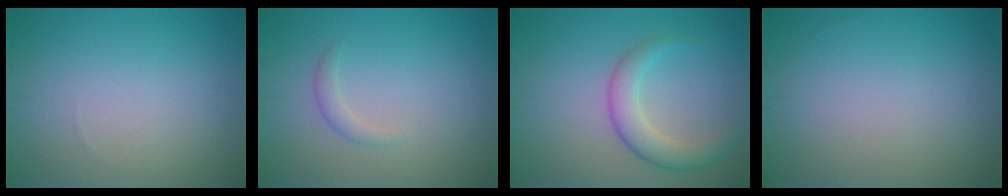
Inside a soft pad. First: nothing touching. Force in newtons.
{"total": 1.1, "press": 1.1, "slide": 0.0}
{"total": 3.6, "press": 3.6, "slide": 0.2}
{"total": 0.0}